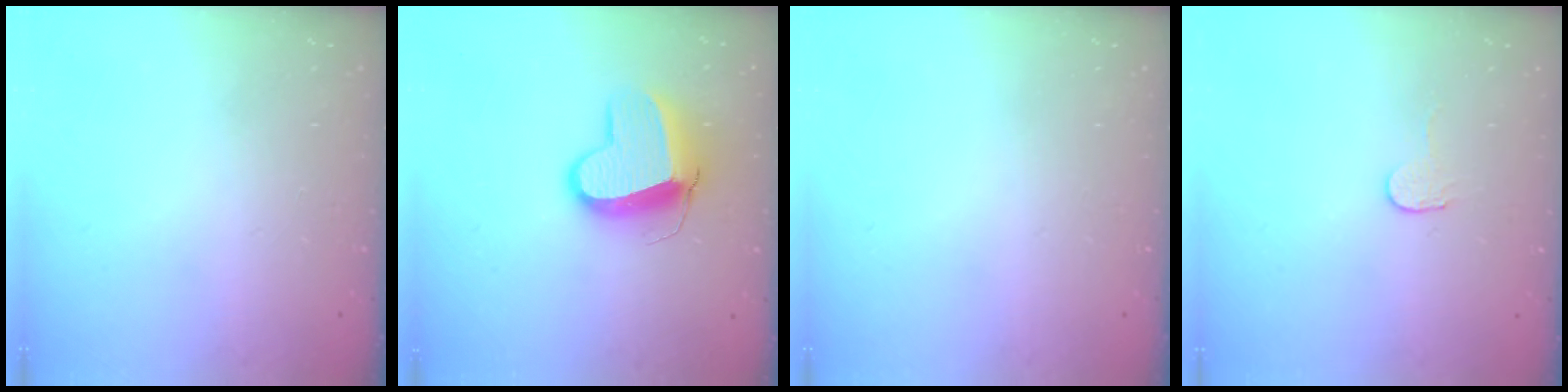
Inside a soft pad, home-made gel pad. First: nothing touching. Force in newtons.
{"total": 12.0, "press": 11.9, "slide": 1.2}
{"total": 0.0}
{"total": 2.7, "press": 2.7, "slide": 0.2}